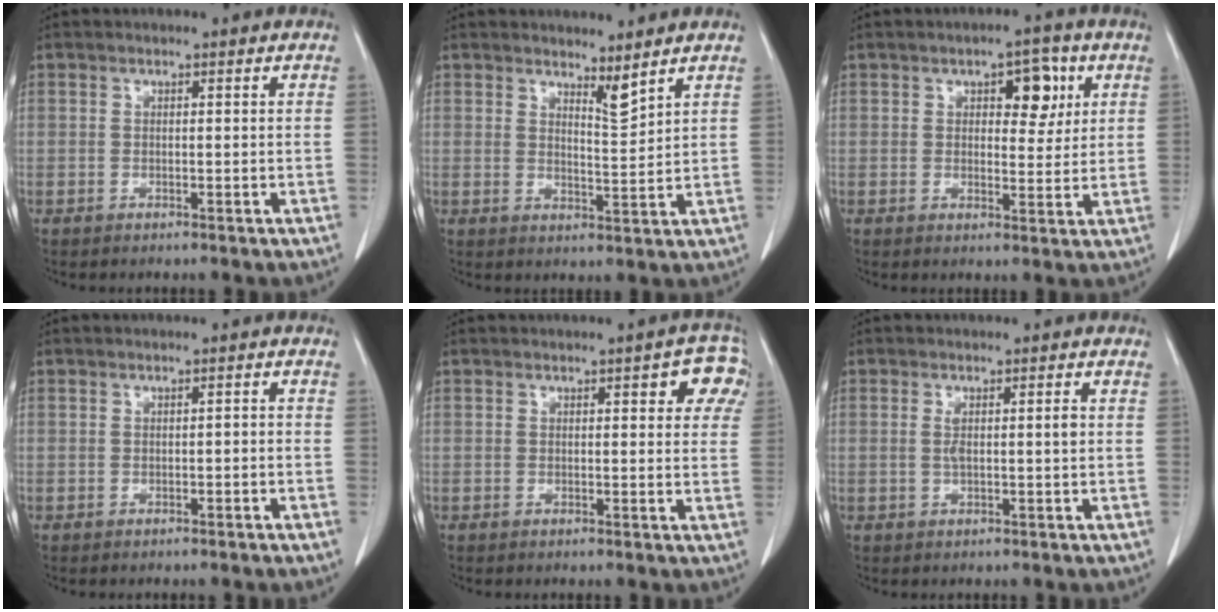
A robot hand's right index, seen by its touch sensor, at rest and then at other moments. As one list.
[{"total": 3.1, "force": [2.7, 0.0, 1.4], "torque": [-0.030, -0.017, 0.051]}, {"total": 5.8, "force": [2.4, 2.8, 4.6], "torque": [-0.056, 0.008, 0.032]}, {"total": 0.7, "force": [-0.3, 0.2, 0.5], "torque": [-0.012, 0.001, -0.002]}, {"total": 5.3, "force": [2.2, 1.8, 4.4], "torque": [-0.035, 0.012, 0.016]}, {"total": 2.7, "force": [0.3, 0.3, 2.6], "torque": [-0.049, 0.004, 0.008]}]